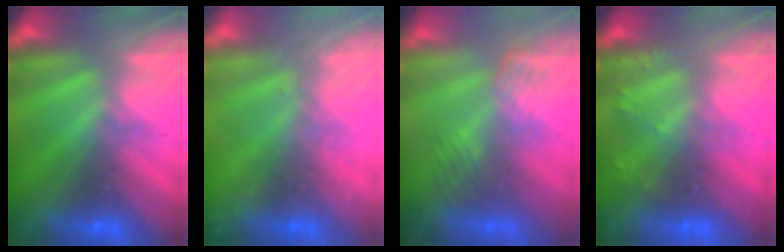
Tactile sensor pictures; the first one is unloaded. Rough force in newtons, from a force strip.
{"total": 2.3}
{"total": 2.8}
{"total": 2.2}